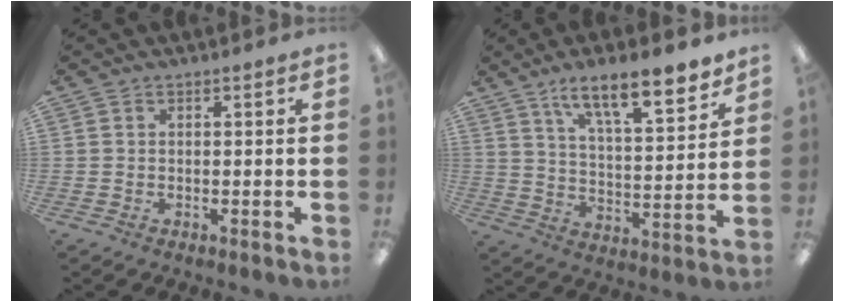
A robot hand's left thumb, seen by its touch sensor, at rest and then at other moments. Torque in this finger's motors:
{"motor_torque": [2.16, 1.24, 1.39, -1.31, 0.21]}